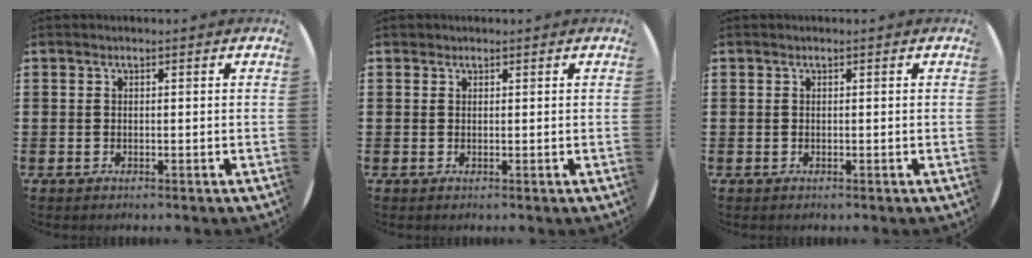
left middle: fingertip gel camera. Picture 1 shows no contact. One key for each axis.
{"total": 0.5, "fx": 0.5, "fy": 0.2, "fz": -0.1, "tx": 0.011, "ty": 0.001, "tz": 0.007}
{"total": 0.0}